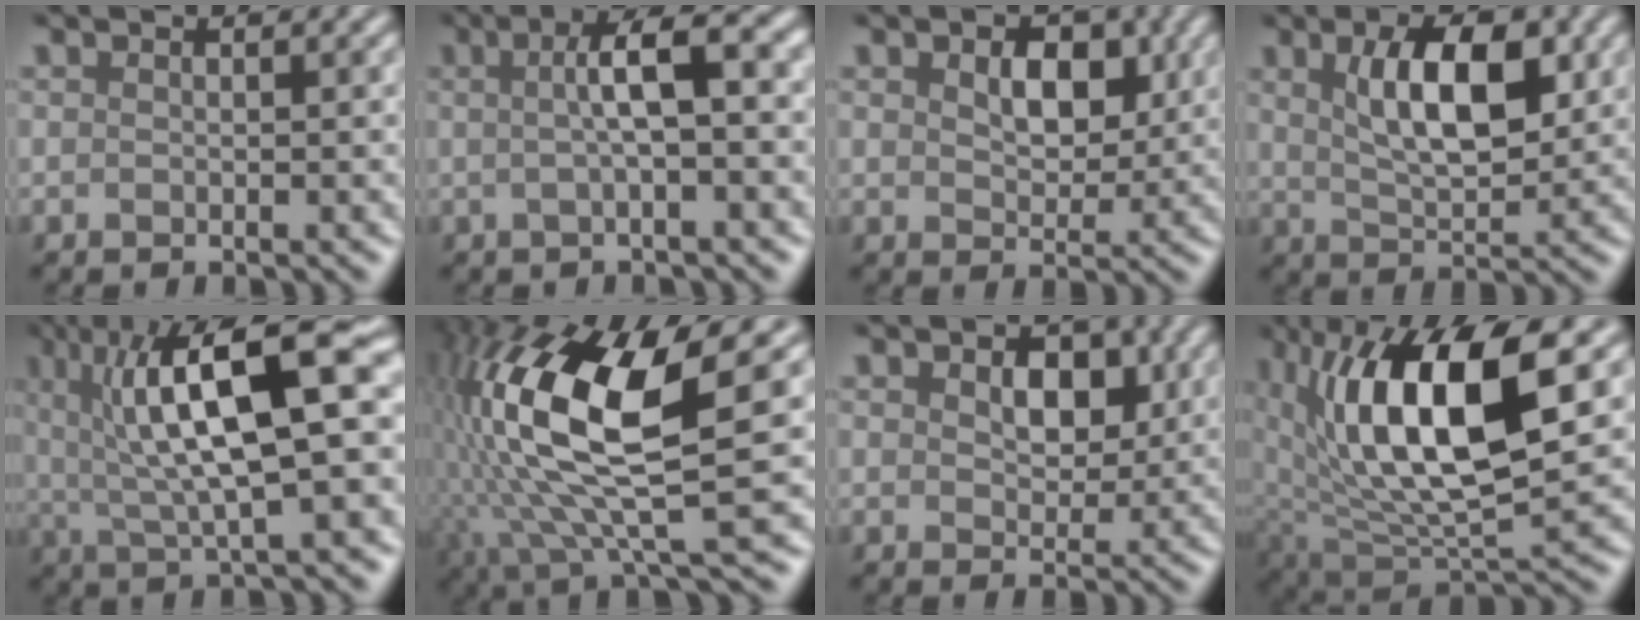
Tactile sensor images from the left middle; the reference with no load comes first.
{"total": 3.6, "force": [-0.6, -0.5, 3.5], "torque": [-0.076, -0.005, 0.022]}
{"total": 0.8, "force": [0.2, 0.4, 0.7], "torque": [-0.036, -0.021, 0.037]}
{"total": 4.0, "force": [0.7, 0.7, 3.9], "torque": [-0.092, -0.024, 0.053]}
{"total": 9.0, "force": [1.7, 1.5, 8.7], "torque": [-0.180, -0.018, 0.074]}
{"total": 10.6, "force": [0.5, 2.4, 10.3], "torque": [-0.248, -0.029, 0.056]}
{"total": 0.7, "force": [0.2, 0.4, 0.6], "torque": [-0.027, -0.022, 0.037]}
{"total": 9.6, "force": [1.3, 4.0, 8.6], "torque": [-0.176, -0.033, 0.065]}